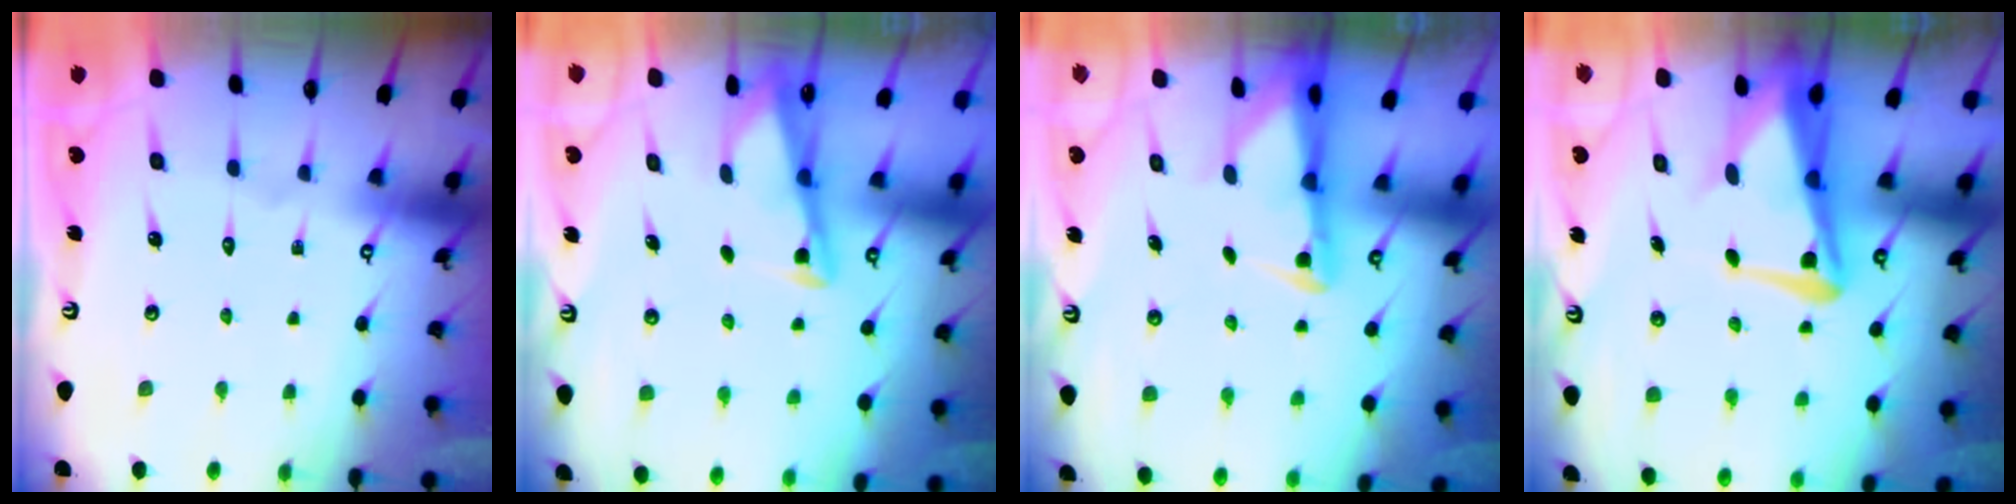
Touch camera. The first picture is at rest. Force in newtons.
{"total": 3.1, "press": 3.1, "slide": 0.4}
{"total": 2.4, "press": 2.3, "slide": 0.6}
{"total": 8.4, "press": 8.0, "slide": 2.4}